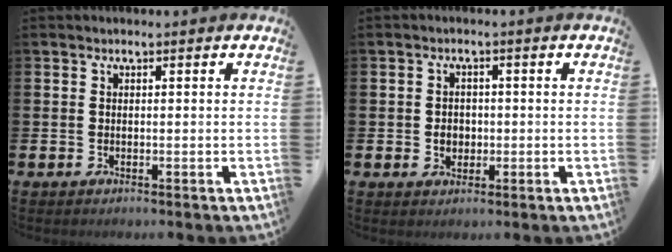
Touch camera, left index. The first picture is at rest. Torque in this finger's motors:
{"motor_torque": [0.09, 0.06, 0.02, 0.06]}